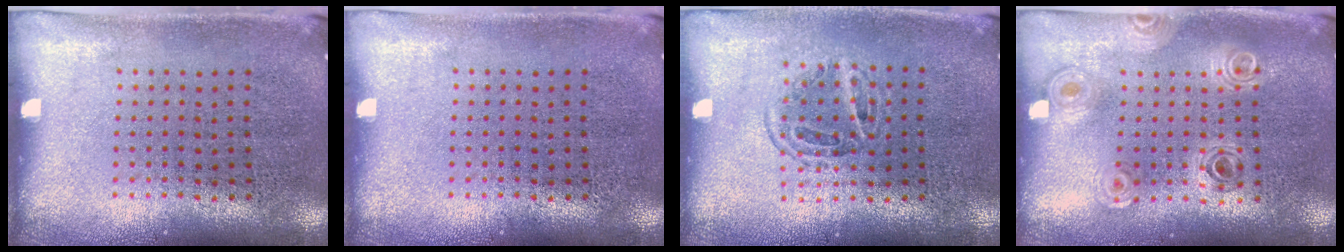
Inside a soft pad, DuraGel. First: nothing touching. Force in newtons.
{"total": 0.0}
{"total": 1.2, "press": 1.0, "slide": 0.7}
{"total": 0.9, "press": 0.9, "slide": 0.1}